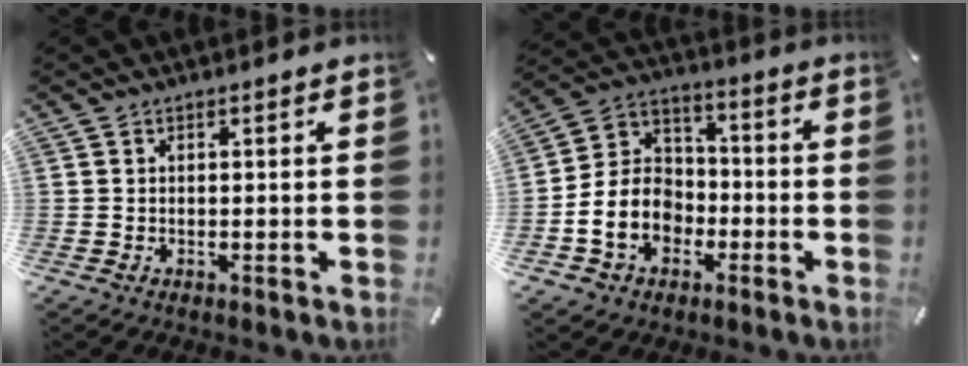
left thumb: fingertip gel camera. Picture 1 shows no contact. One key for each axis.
{"total": 11.9, "fx": -3.9, "fy": 9.6, "fz": 5.7, "tx": -0.137, "ty": 0.018, "tz": -0.073}